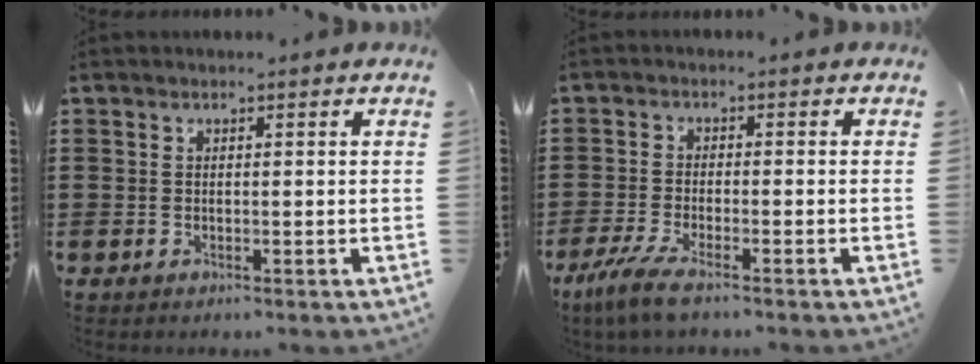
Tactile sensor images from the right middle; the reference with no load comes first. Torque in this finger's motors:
{"motor_torque": [0.90, -0.31, 0.38, 0.14]}